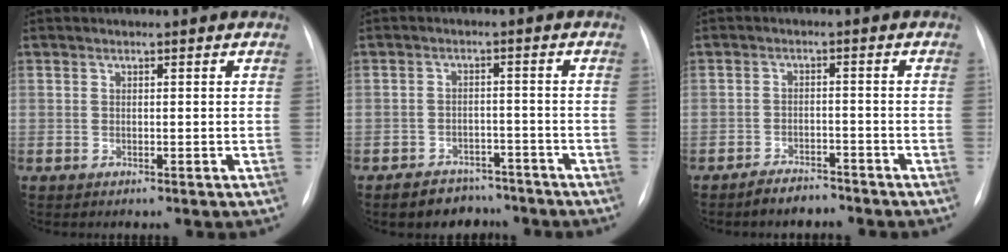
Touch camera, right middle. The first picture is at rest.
{"total": 6.3, "force": [-5.2, 3.5, 0.9], "torque": [-0.007, 0.012, -0.075]}
{"total": 3.5, "force": [-3.2, 1.3, 0.8], "torque": [-0.023, 0.000, -0.050]}